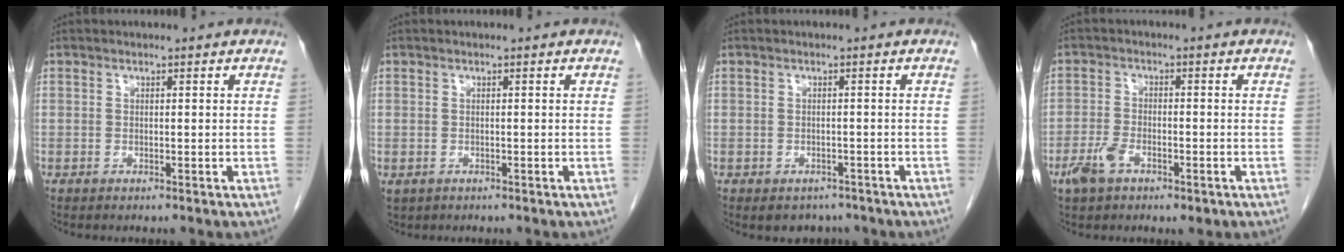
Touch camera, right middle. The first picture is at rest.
{"total": 1.2, "force": [-0.3, 1.0, 0.4], "torque": [-0.010, 0.002, 0.007]}
{"total": 3.2, "force": [-2.5, 1.9, 0.6], "torque": [-0.007, 0.002, -0.030]}
{"total": 5.1, "force": [-2.6, 2.4, 3.7], "torque": [-0.078, -0.002, -0.044]}